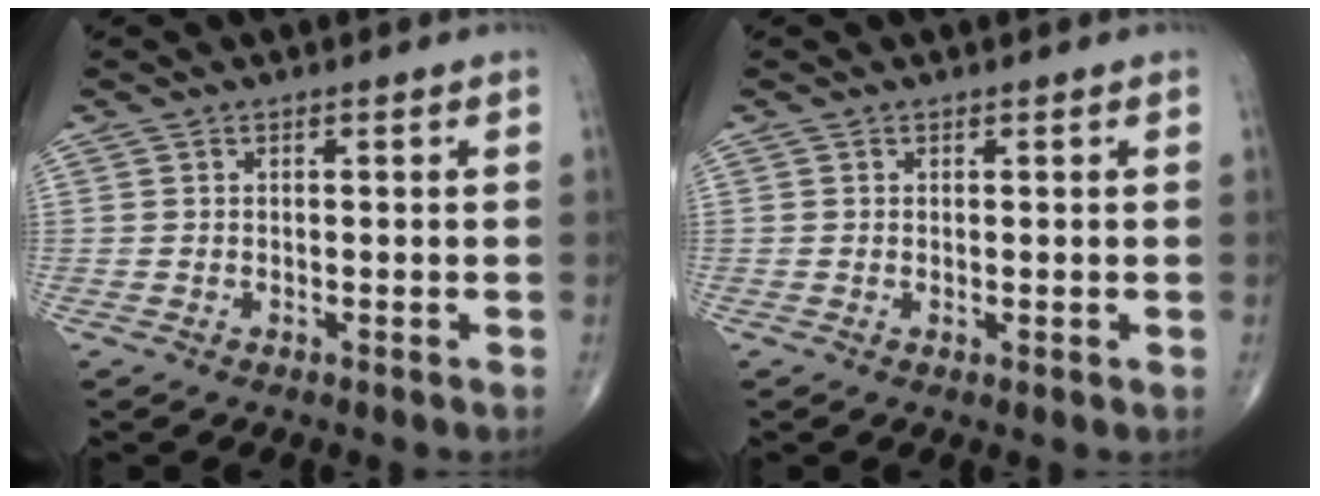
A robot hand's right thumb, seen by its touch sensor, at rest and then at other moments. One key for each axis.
{"total": 0.5, "fx": 0.1, "fy": 0.1, "fz": 0.5, "tx": -0.009, "ty": -0.003, "tz": 0.000}